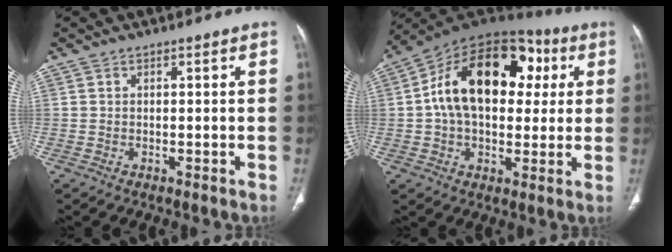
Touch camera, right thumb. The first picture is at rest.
{"total": 22.9, "force": [4.1, 14.5, 17.3], "torque": [-0.258, 0.029, 0.055]}